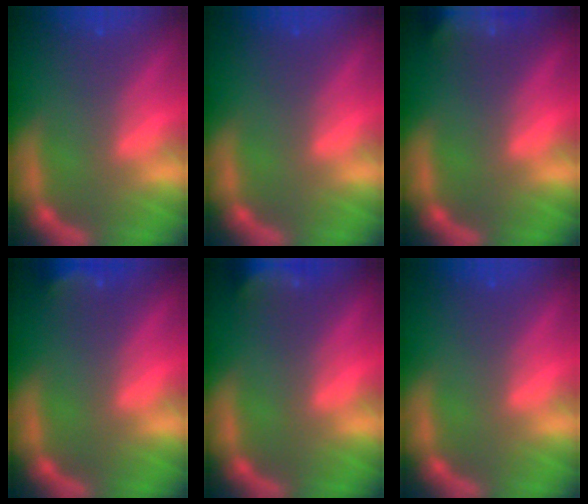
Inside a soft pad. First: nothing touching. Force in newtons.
{"total": 0.0}
{"total": 8.5}
{"total": 3.0}
{"total": 5.5}
{"total": 0.0}